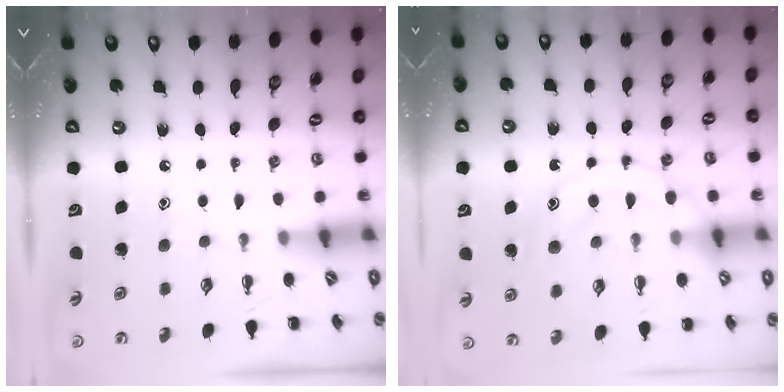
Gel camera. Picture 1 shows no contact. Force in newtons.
{"total": 12.6, "press": 12.6, "slide": 0.9}